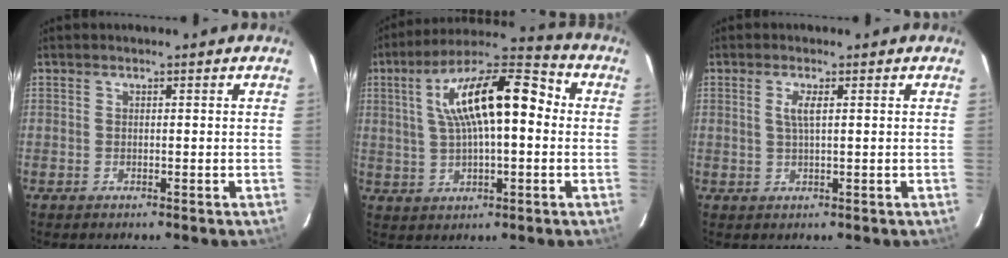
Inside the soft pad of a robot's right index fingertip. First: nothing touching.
{"total": 16.7, "force": [2.6, 6.0, 15.4], "torque": [-0.267, 0.034, 0.037]}
{"total": 2.3, "force": [0.7, 0.3, 2.2], "torque": [-0.044, 0.001, 0.013]}